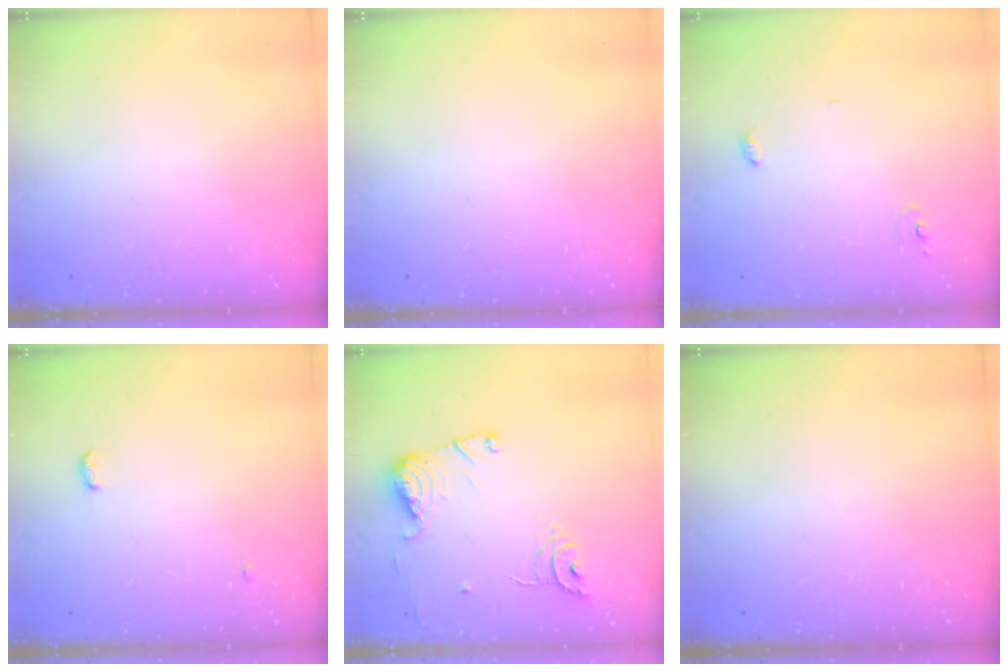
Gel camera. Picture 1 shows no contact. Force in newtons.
{"total": 0.0}
{"total": 3.6, "press": 3.6, "slide": 0.2}
{"total": 7.6, "press": 4.2, "slide": 6.4}
{"total": 13.7, "press": 13.6, "slide": 1.5}
{"total": 0.0}